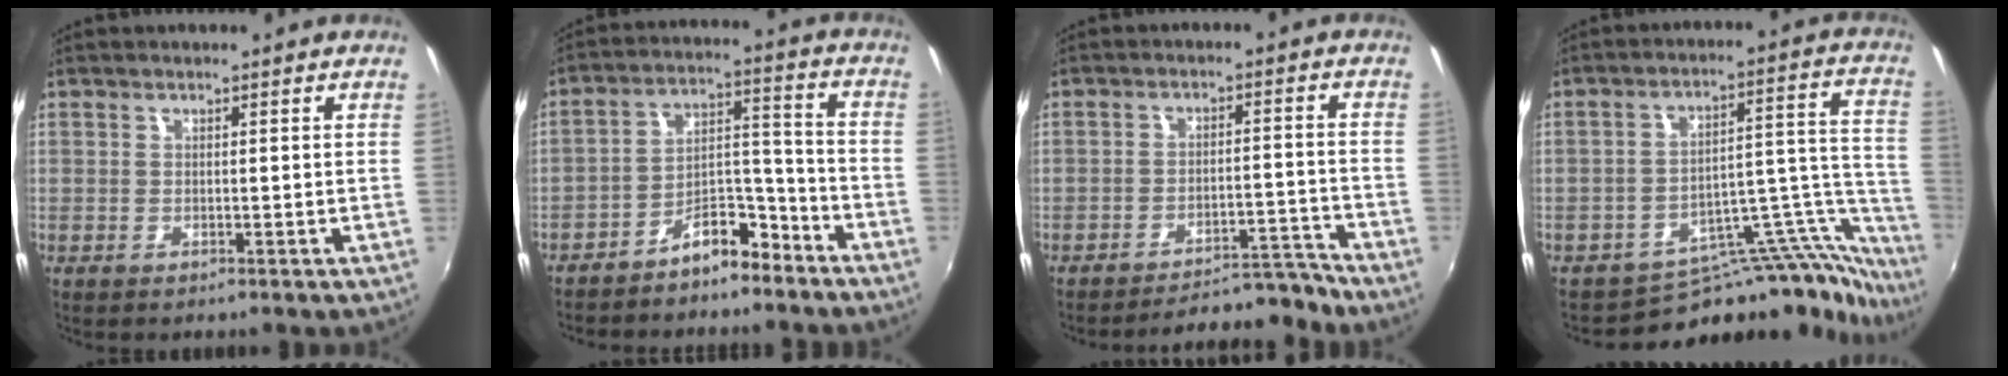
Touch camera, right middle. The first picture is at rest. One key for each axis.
{"total": 8.7, "fx": -7.1, "fy": 3.2, "fz": 3.8, "tx": -0.065, "ty": 0.049, "tz": -0.108}
{"total": 10.3, "fx": -10.2, "fy": 0.6, "fz": 1.6, "tx": -0.033, "ty": 0.026, "tz": -0.137}
{"total": 18.2, "fx": -16.6, "fy": 6.0, "fz": 4.4, "tx": -0.036, "ty": 0.058, "tz": -0.239}